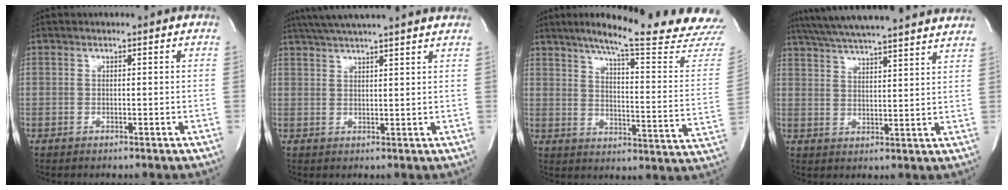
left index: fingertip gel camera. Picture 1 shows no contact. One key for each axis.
{"total": 12.6, "fx": 10.9, "fy": -0.2, "fz": 6.2, "tx": -0.113, "ty": 0.030, "tz": 0.149}
{"total": 22.5, "fx": 19.7, "fy": -1.0, "fz": 10.9, "tx": -0.156, "ty": -0.091, "tz": 0.247}
{"total": 23.3, "fx": 20.9, "fy": 1.0, "fz": 10.2, "tx": -0.175, "ty": 0.008, "tz": 0.282}